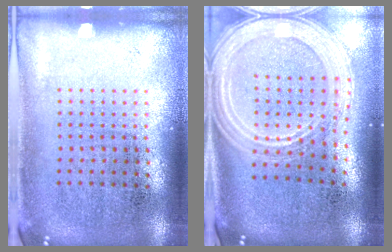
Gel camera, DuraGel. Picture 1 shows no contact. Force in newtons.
{"total": 2.8, "press": 2.3, "slide": 1.5}